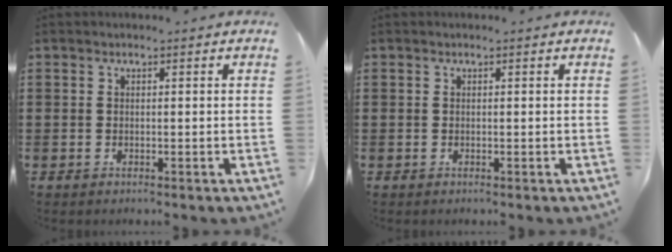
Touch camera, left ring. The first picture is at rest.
{"total": 0.0}